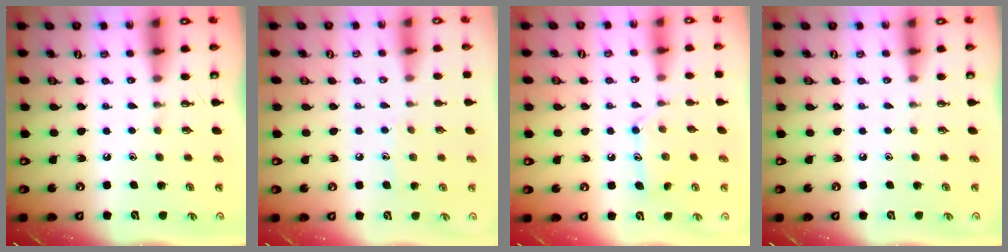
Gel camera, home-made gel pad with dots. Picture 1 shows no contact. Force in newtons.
{"total": 6.7, "press": 6.7, "slide": 0.7}
{"total": 10.4, "press": 10.4, "slide": 0.2}
{"total": 0.0}